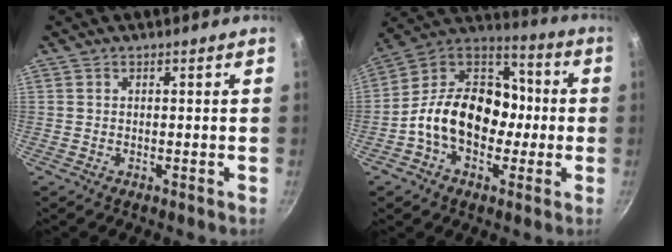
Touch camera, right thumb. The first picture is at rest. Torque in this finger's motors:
{"motor_torque": [-0.37, 1.07, 1.11, -0.73, 0.15]}